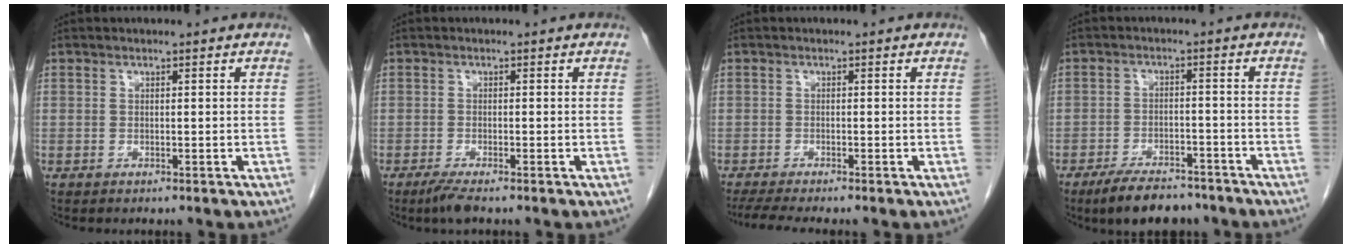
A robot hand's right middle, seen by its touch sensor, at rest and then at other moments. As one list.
[{"total": 2.5, "force": [-1.8, 0.1, 1.7], "torque": [-0.040, -0.008, -0.037]}, {"total": 4.4, "force": [-3.7, -0.4, 2.3], "torque": [-0.040, -0.015, -0.064]}, {"total": 8.4, "force": [-6.8, 3.0, 3.9], "torque": [-0.064, -0.005, -0.110]}]